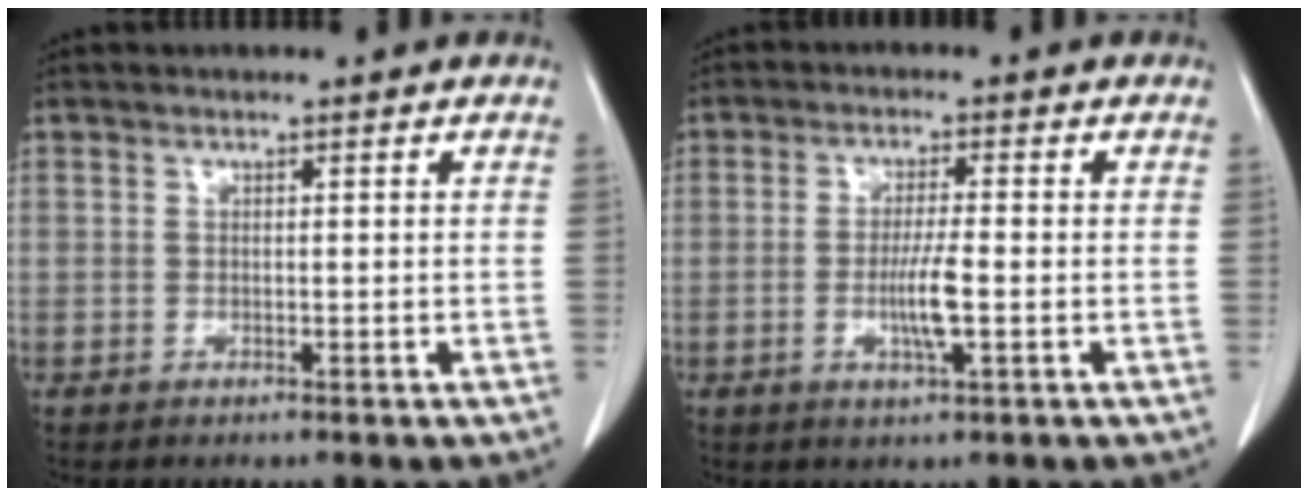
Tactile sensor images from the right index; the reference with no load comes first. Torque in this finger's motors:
{"motor_torque": [1.02, -0.15, 0.51, 0.13]}